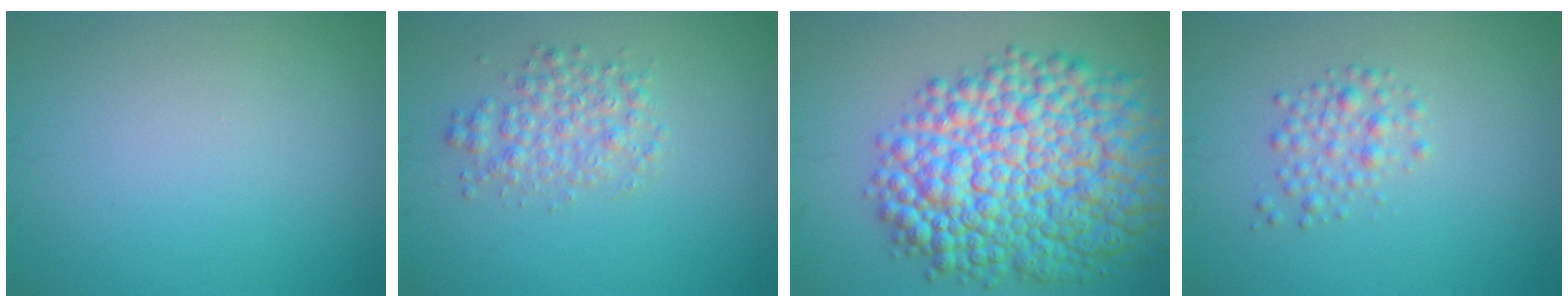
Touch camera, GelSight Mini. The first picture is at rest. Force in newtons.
{"total": 2.8, "press": 2.8, "slide": 0.1}
{"total": 14.4, "press": 14.4, "slide": 0.3}
{"total": 2.1, "press": 2.1, "slide": 0.1}